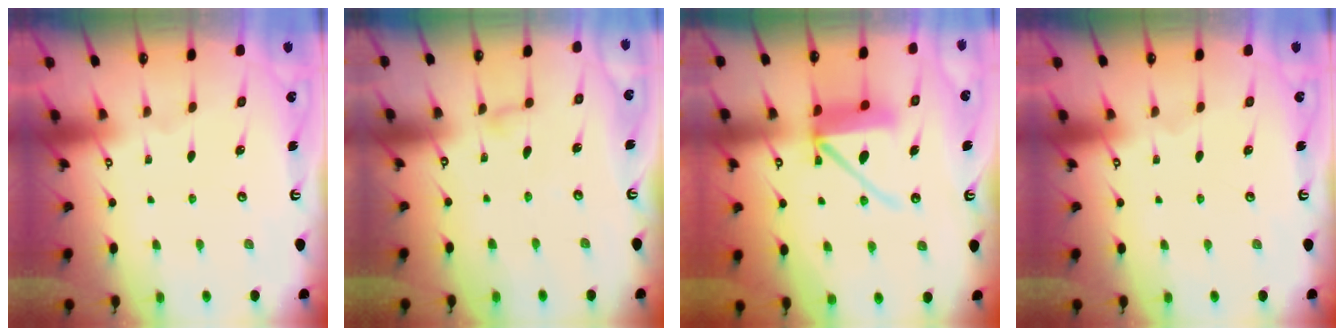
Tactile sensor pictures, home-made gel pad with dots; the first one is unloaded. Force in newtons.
{"total": 2.3, "press": 2.3, "slide": 0.2}
{"total": 11.4, "press": 11.3, "slide": 1.5}
{"total": 0.0}